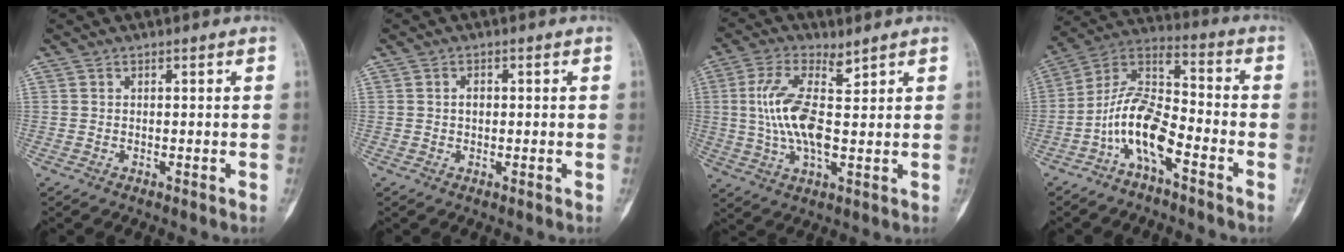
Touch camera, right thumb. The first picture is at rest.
{"total": 1.4, "force": [0.0, 1.0, 1.0], "torque": [-0.013, 0.003, -0.002]}
{"total": 10.7, "force": [3.0, 4.6, 9.2], "torque": [-0.198, 0.002, 0.059]}
{"total": 12.2, "force": [-5.5, 4.7, 9.9], "torque": [-0.194, 0.069, -0.112]}